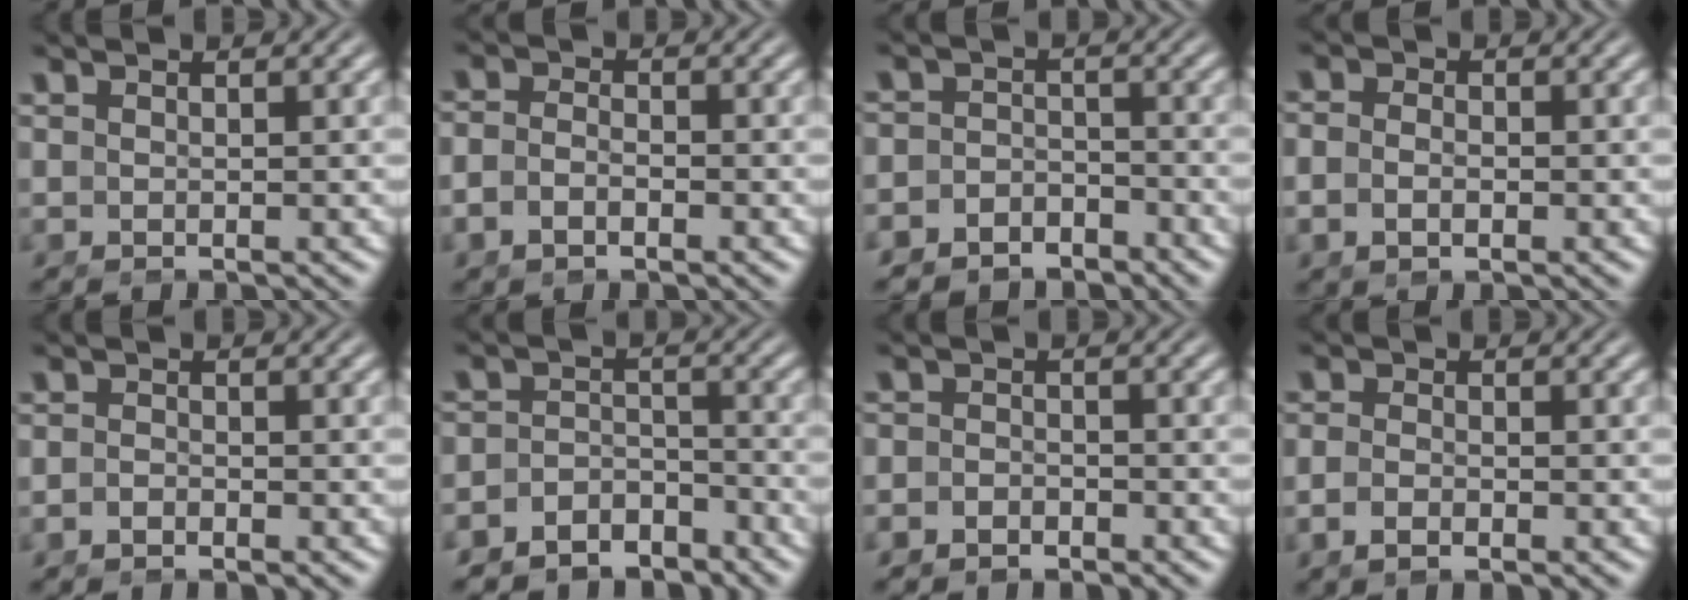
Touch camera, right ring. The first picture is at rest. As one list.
[{"total": 2.4, "force": [-1.3, 1.5, 1.2], "torque": [-0.031, -0.011, -0.024]}, {"total": 5.1, "force": [-4.3, 2.7, 0.2], "torque": [-0.005, -0.023, -0.071]}, {"total": 2.4, "force": [-0.8, 1.7, 1.5], "torque": [-0.039, -0.008, -0.013]}, {"total": 1.2, "force": [-1.2, 0.2, 0.0], "torque": [-0.005, -0.011, -0.019]}, {"total": 6.5, "force": [-5.0, 3.8, 1.7], "torque": [-0.028, -0.026, -0.085]}, {"total": 2.8, "force": [-2.3, 1.6, -0.1], "torque": [-0.008, -0.019, -0.035]}, {"total": 1.5, "force": [-1.2, 0.5, 0.8], "torque": [-0.017, -0.010, -0.019]}]